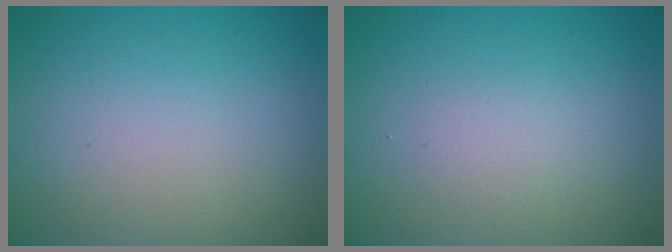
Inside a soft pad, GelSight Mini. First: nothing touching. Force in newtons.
{"total": 1.2, "press": 1.2, "slide": 0.1}